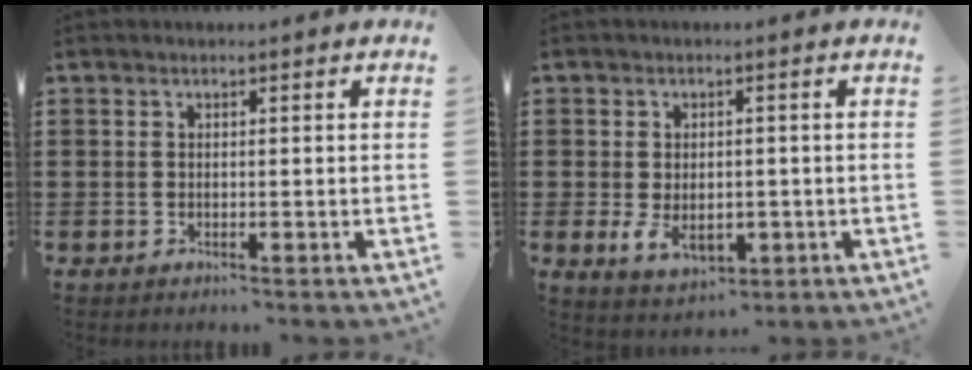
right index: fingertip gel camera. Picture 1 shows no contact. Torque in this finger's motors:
{"motor_torque": [1.10, 1.04, 0.27, 0.06]}